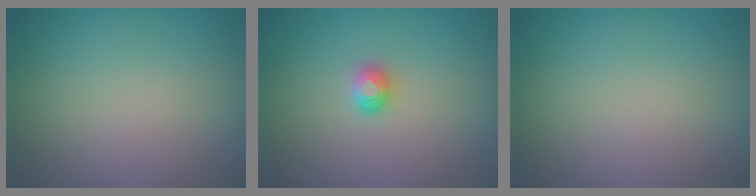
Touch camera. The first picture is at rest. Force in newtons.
{"total": 1.2, "press": 1.2, "slide": 0.1}
{"total": 0.0}